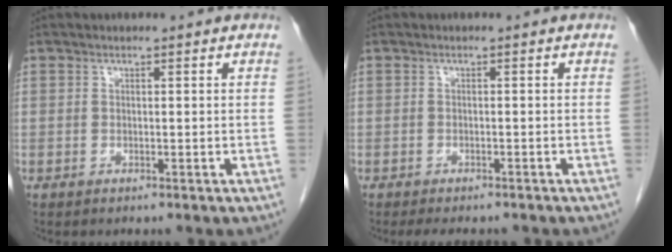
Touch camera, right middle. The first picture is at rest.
{"total": 4.9, "force": [-4.2, 1.7, 1.9], "torque": [-0.023, -0.006, -0.054]}